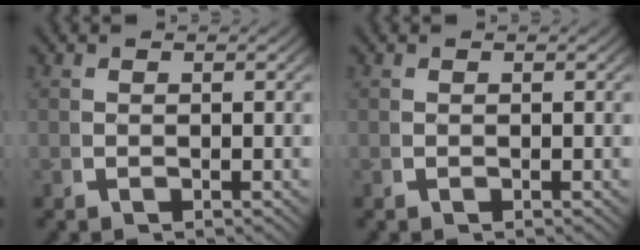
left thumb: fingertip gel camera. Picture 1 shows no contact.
{"total": 0.0}